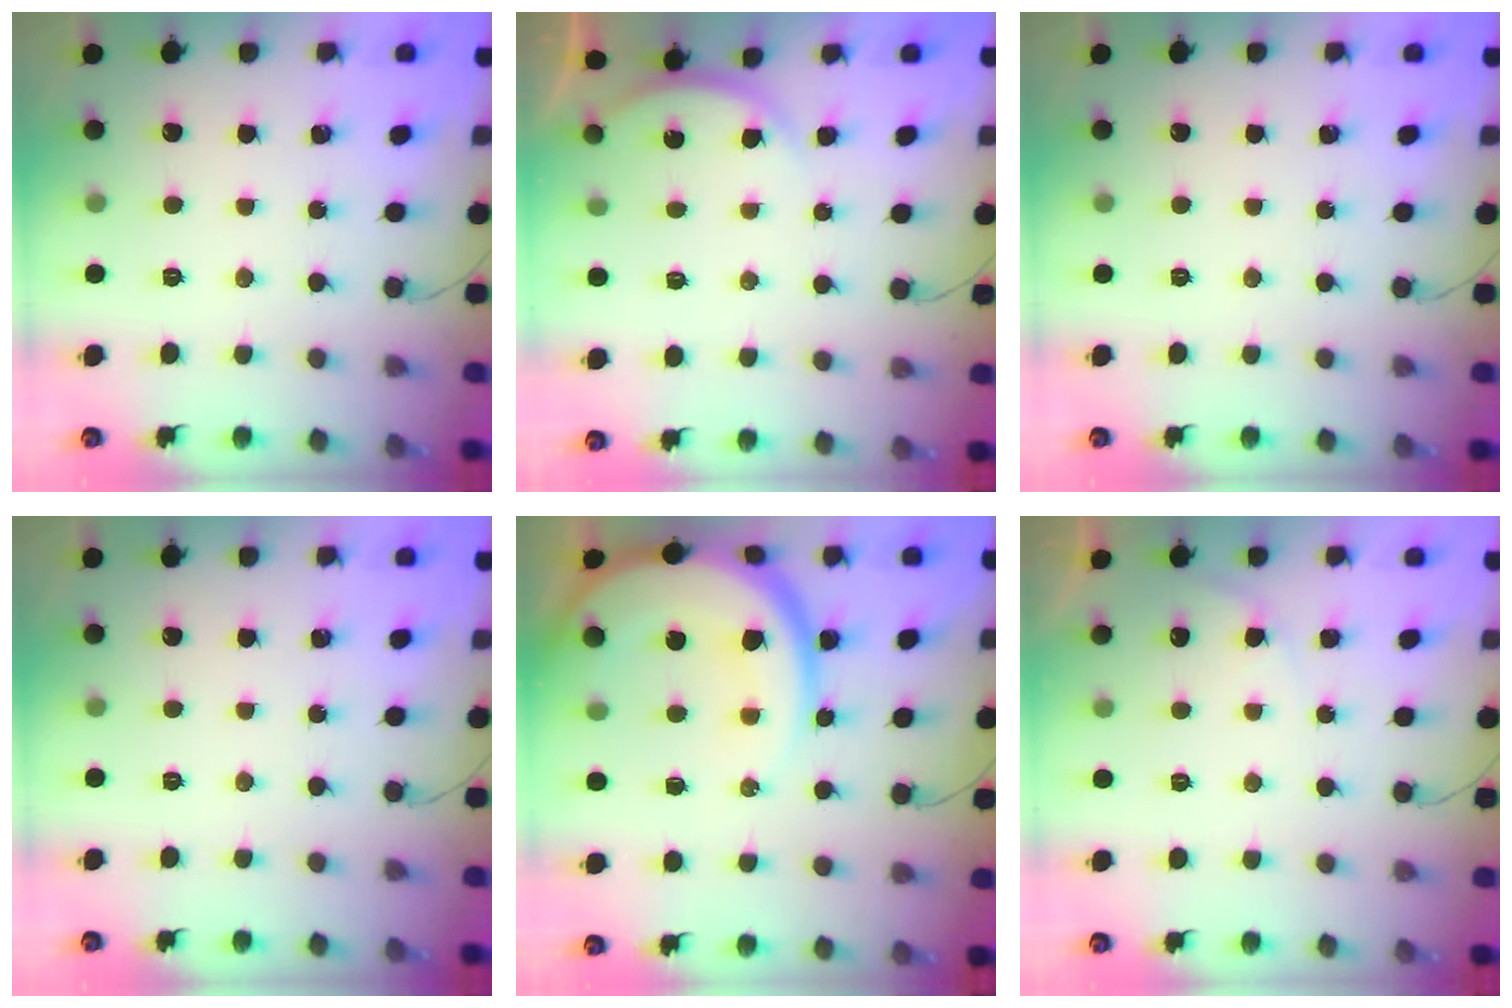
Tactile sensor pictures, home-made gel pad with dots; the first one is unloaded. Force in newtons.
{"total": 3.7, "press": 3.7, "slide": 0.5}
{"total": 0.0}
{"total": 0.0}
{"total": 19.7, "press": 19.5, "slide": 3.2}
{"total": 3.4, "press": 3.4, "slide": 0.0}